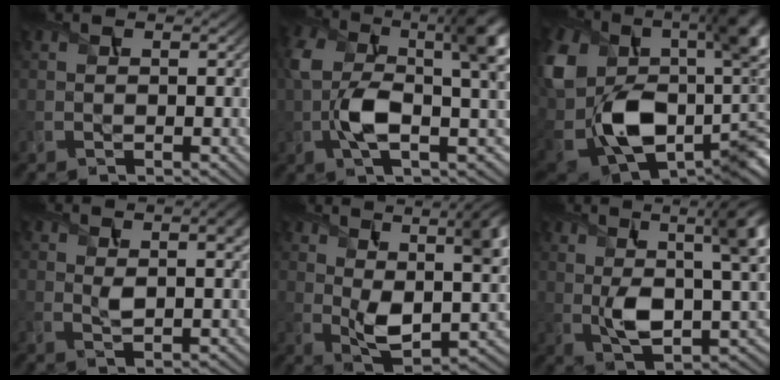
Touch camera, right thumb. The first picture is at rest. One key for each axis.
{"total": 12.2, "fx": 0.0, "fy": 5.6, "fz": 10.9, "tx": -0.214, "ty": -0.005, "tz": -0.001}
{"total": 19.8, "fx": -0.3, "fy": 13.5, "fz": 14.4, "tx": -0.298, "ty": -0.049, "tz": 0.023}
{"total": 4.4, "fx": 2.0, "fy": 1.6, "fz": 3.5, "tx": -0.062, "ty": 0.002, "tz": 0.035}
{"total": 13.6, "fx": 3.7, "fy": 6.8, "fz": 11.1, "tx": -0.193, "ty": -0.008, "tz": 0.068}
{"total": 12.7, "fx": 2.9, "fy": 6.1, "fz": 10.8, "tx": -0.192, "ty": -0.004, "tz": 0.047}